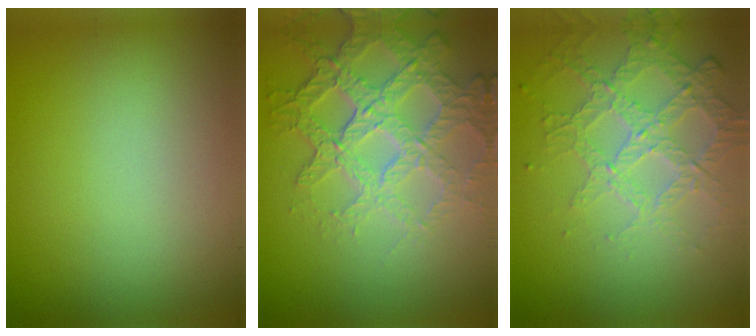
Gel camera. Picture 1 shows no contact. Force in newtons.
{"total": 6.6, "press": 5.0, "slide": 4.3}
{"total": 3.8, "press": 3.3, "slide": 1.9}